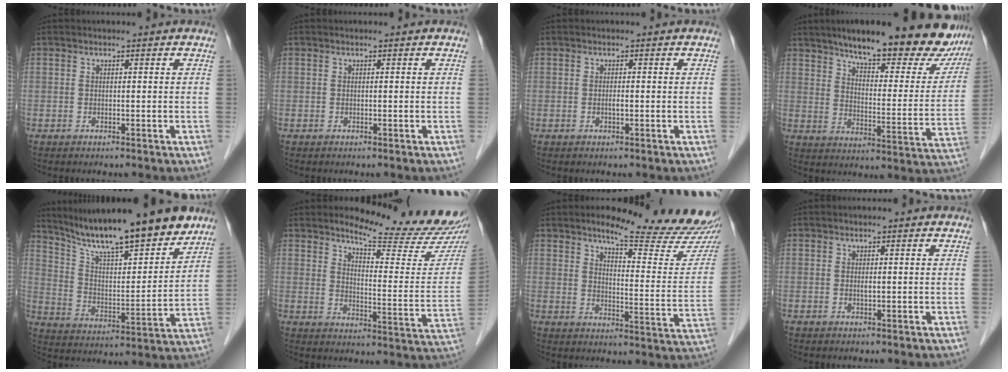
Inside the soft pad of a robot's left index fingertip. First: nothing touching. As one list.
[{"total": 0.0}, {"total": 0.7, "force": [-0.1, 0.1, 0.6], "torque": [-0.012, 0.001, -0.004]}, {"total": 24.1, "force": [19.7, 5.7, 12.5], "torque": [-0.161, -0.016, 0.250]}, {"total": 18.5, "force": [15.7, 2.1, 9.6], "torque": [-0.151, -0.010, 0.259]}, {"total": 17.4, "force": [16.1, 1.8, 6.4], "torque": [-0.082, -0.088, 0.193]}, {"total": 18.6, "force": [16.3, 2.1, 8.7], "torque": [-0.106, -0.066, 0.196]}, {"total": 0.6, "force": [0.1, 0.1, 0.5], "torque": [-0.015, -0.002, 0.002]}]